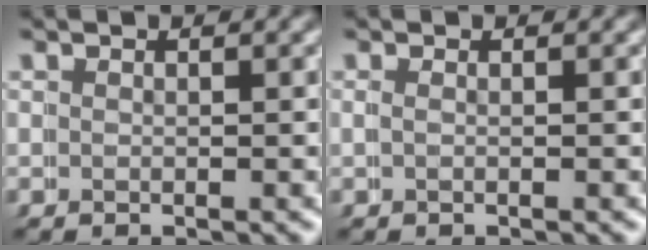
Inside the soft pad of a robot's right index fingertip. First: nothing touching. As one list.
[{"total": 0.0}]